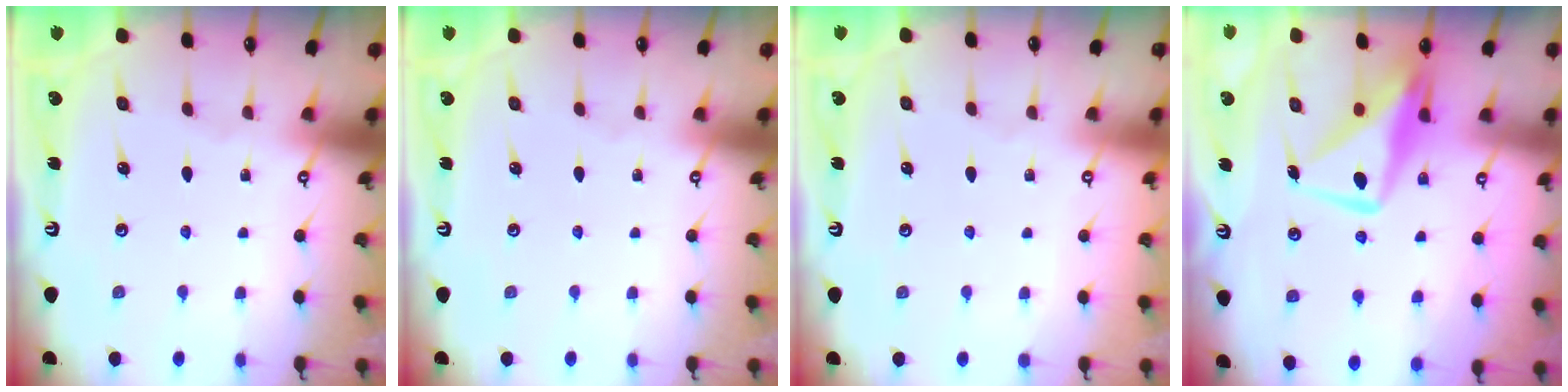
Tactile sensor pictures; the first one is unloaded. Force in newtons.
{"total": 0.0}
{"total": 4.0, "press": 4.0, "slide": 0.1}
{"total": 11.0, "press": 10.9, "slide": 1.0}